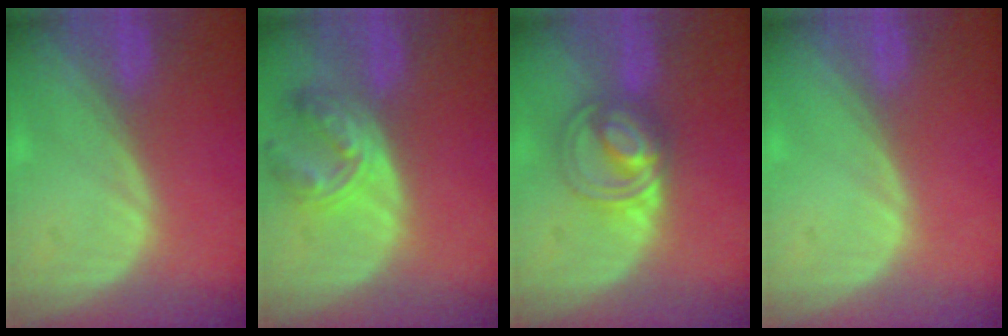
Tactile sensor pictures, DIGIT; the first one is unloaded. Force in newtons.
{"total": 7.6, "press": 6.6, "slide": 3.6}
{"total": 6.3, "press": 6.3, "slide": 0.1}
{"total": 0.0}